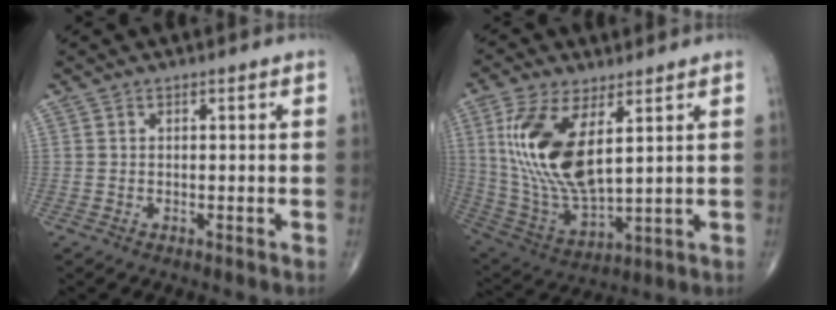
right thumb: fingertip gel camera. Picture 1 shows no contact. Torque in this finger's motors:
{"motor_torque": [0.81, 4.04, 1.96, 0.68, 0.66]}